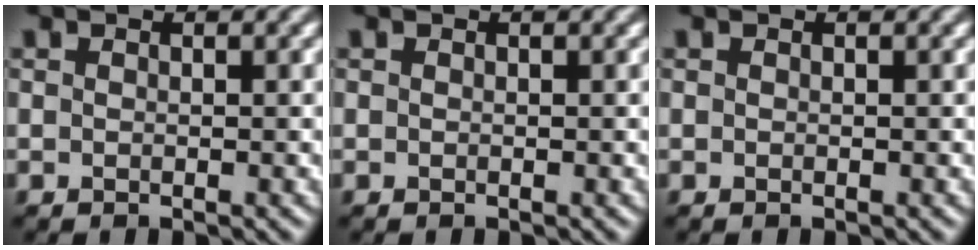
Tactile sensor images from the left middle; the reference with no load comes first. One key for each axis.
{"total": 0.0}
{"total": 0.0}